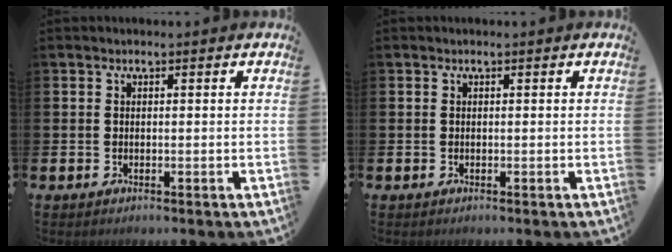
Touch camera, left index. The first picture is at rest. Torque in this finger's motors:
{"motor_torque": [0.00, 0.00, 0.00, 0.00]}